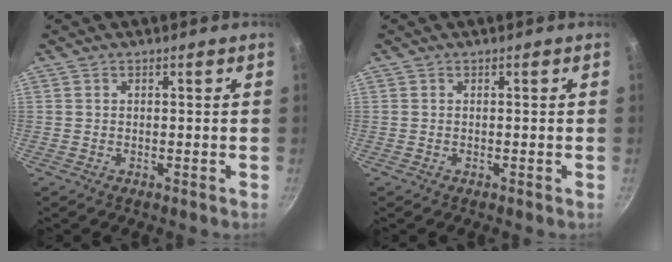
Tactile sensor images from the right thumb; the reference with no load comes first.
{"total": 0.0}